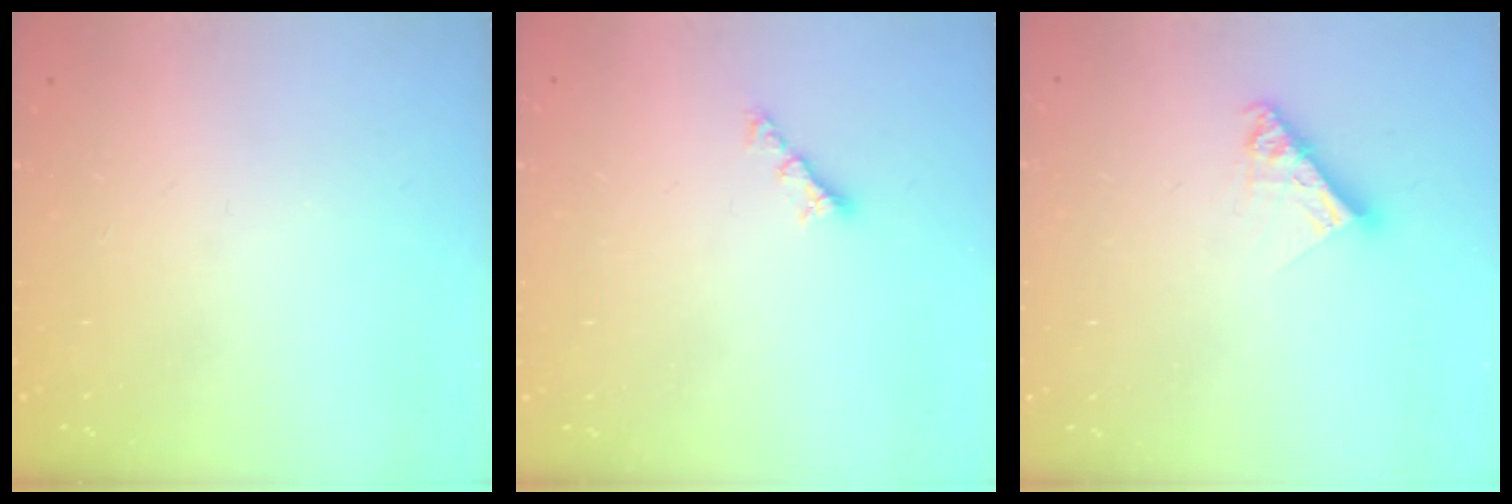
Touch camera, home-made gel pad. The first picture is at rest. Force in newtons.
{"total": 3.6, "press": 3.6, "slide": 0.2}
{"total": 8.1, "press": 8.1, "slide": 0.7}